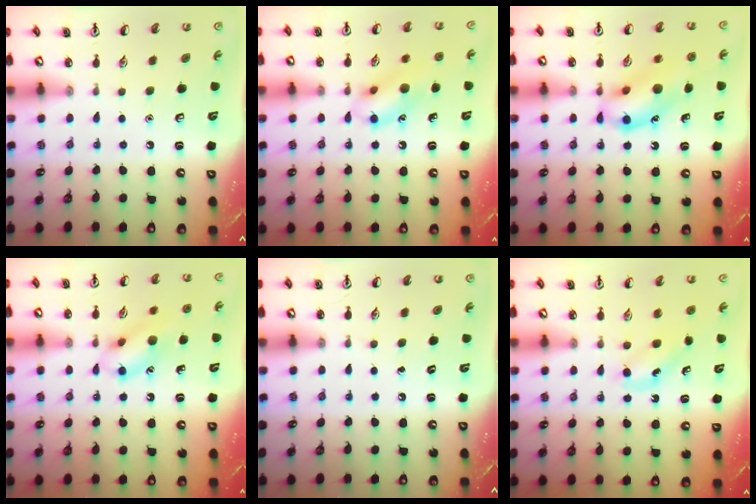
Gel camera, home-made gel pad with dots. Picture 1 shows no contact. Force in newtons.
{"total": 12.1, "press": 12.1, "slide": 1.4}
{"total": 14.1, "press": 13.8, "slide": 2.7}
{"total": 11.3, "press": 11.2, "slide": 1.2}
{"total": 0.0}
{"total": 3.5, "press": 3.2, "slide": 1.2}